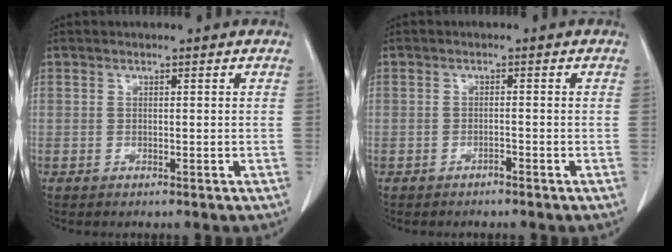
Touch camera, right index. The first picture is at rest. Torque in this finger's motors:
{"motor_torque": [0.02, -0.04, 0.00, 0.03]}